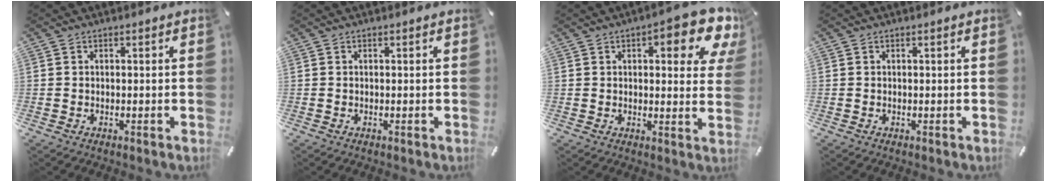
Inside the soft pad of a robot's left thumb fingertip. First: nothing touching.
{"total": 0.0}
{"total": 11.6, "force": [6.1, 4.2, 8.9], "torque": [-0.104, -0.042, 0.097]}
{"total": 0.0}